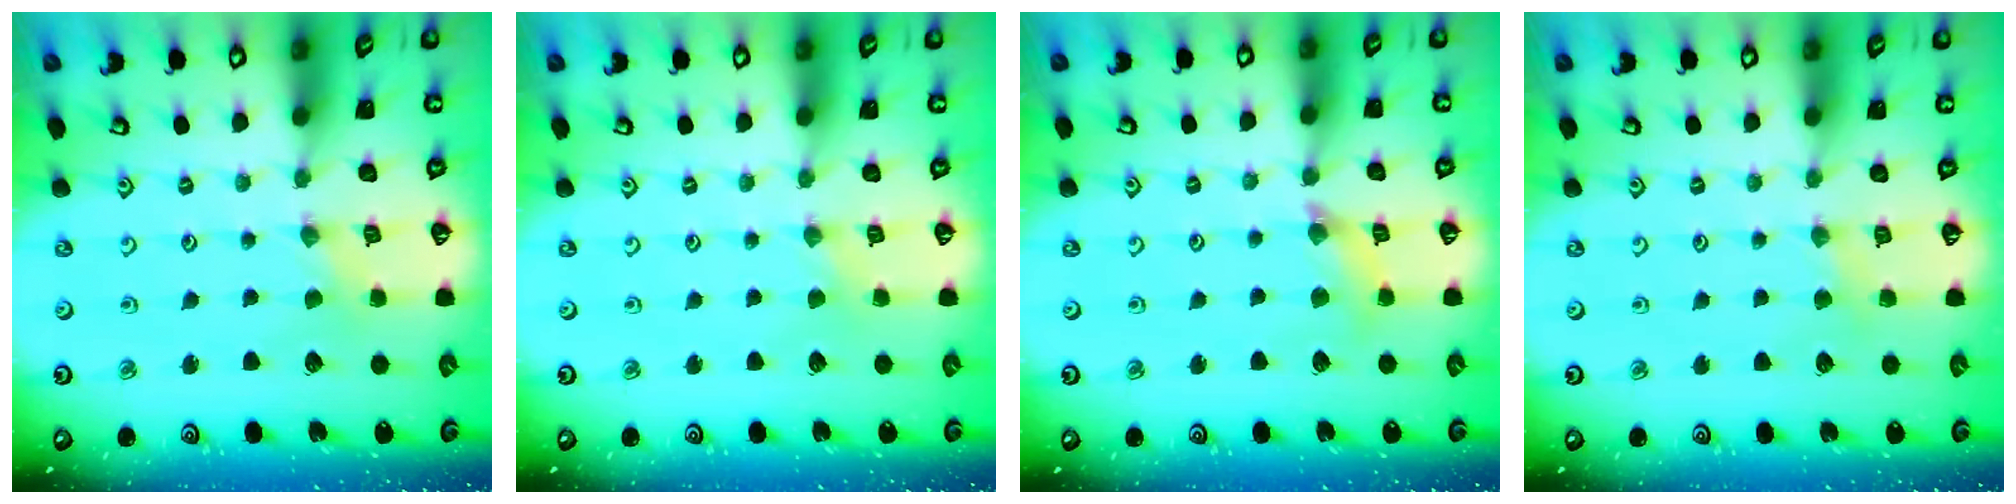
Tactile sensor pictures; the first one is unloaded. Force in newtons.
{"total": 1.1, "press": 1.1, "slide": 0.2}
{"total": 6.7, "press": 6.7, "slide": 0.6}
{"total": 3.0, "press": 3.0, "slide": 0.5}